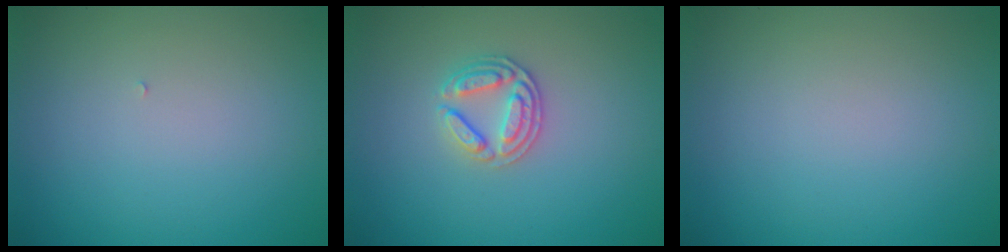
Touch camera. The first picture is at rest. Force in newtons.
{"total": 2.6, "press": 2.5, "slide": 0.6}
{"total": 0.0}